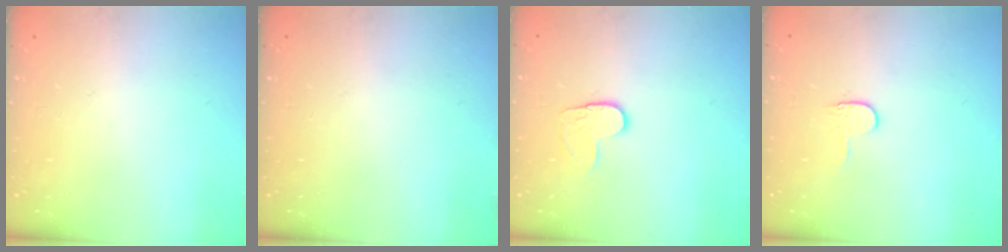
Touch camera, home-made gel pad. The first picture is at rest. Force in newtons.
{"total": 0.0}
{"total": 4.9, "press": 4.8, "slide": 0.5}
{"total": 3.5, "press": 3.5, "slide": 0.4}